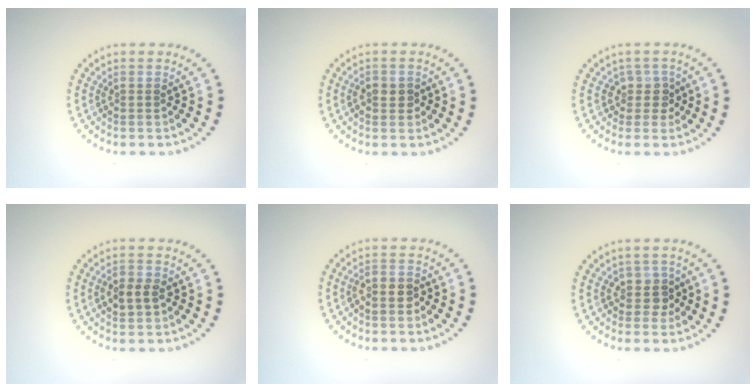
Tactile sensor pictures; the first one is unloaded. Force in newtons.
{"total": 1.8, "press": 1.8, "slide": 0.4}
{"total": 1.8, "press": 1.4, "slide": 1.2}
{"total": 2.5, "press": 2.4, "slide": 0.4}
{"total": 1.5, "press": 1.3, "slide": 0.8}
{"total": 2.0, "press": 1.7, "slide": 1.1}